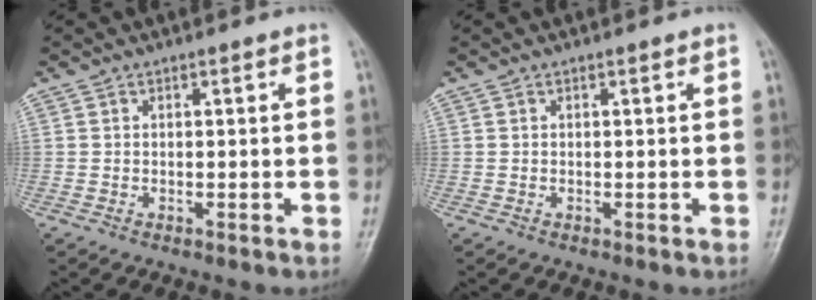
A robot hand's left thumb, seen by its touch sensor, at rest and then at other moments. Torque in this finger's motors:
{"motor_torque": [0.00, 0.00, 0.00, -0.01, 0.00]}